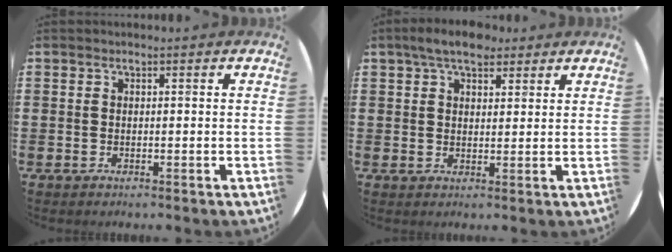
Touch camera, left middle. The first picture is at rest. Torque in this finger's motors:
{"motor_torque": [1.14, -1.00, 0.11, 0.05]}